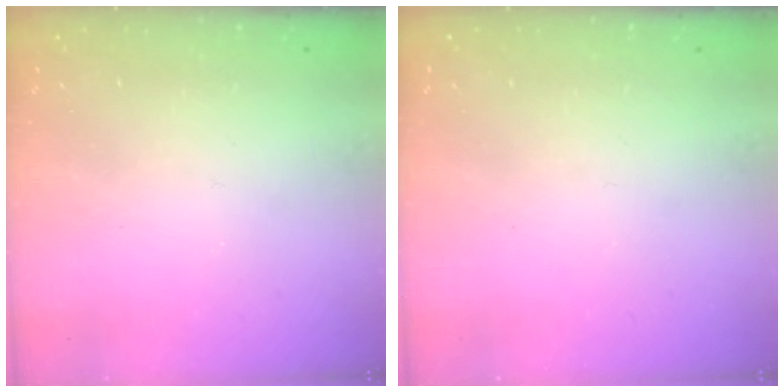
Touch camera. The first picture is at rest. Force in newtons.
{"total": 0.0}